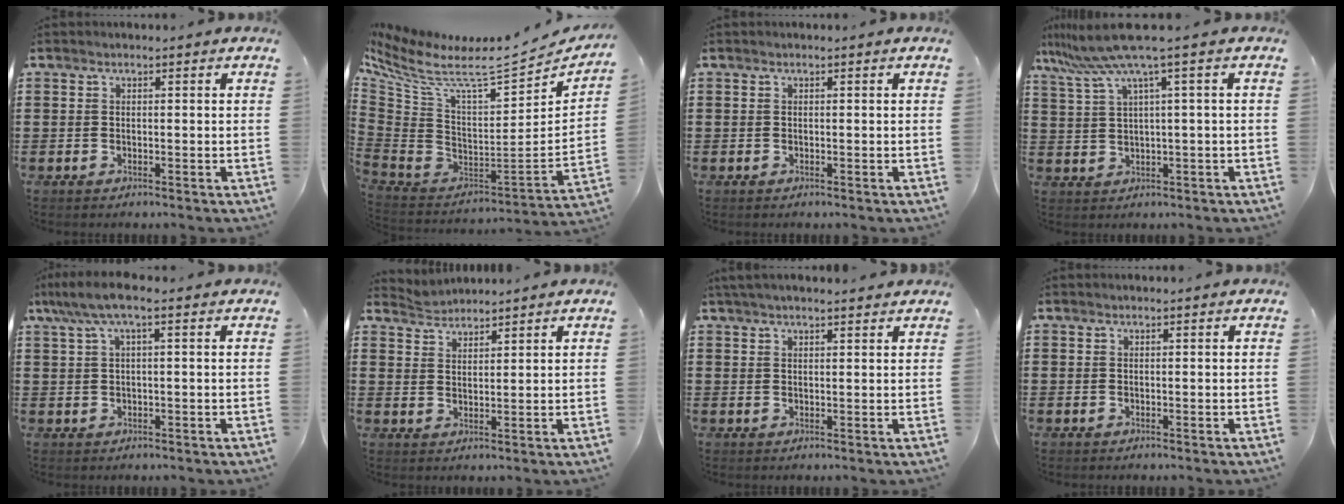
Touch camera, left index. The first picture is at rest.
{"total": 7.9, "force": [5.6, 1.5, 5.4], "torque": [-0.132, -0.061, 0.088]}
{"total": 0.0}
{"total": 6.7, "force": [3.3, -0.6, 5.8], "torque": [-0.144, -0.028, 0.049]}
{"total": 4.1, "force": [1.3, 0.7, 3.8], "torque": [-0.082, 0.001, 0.019]}
{"total": 2.6, "force": [2.6, 0.3, -0.4], "torque": [-0.002, -0.006, 0.049]}
{"total": 2.1, "force": [1.8, 0.2, 1.1], "torque": [-0.025, 0.003, 0.034]}
{"total": 0.0}